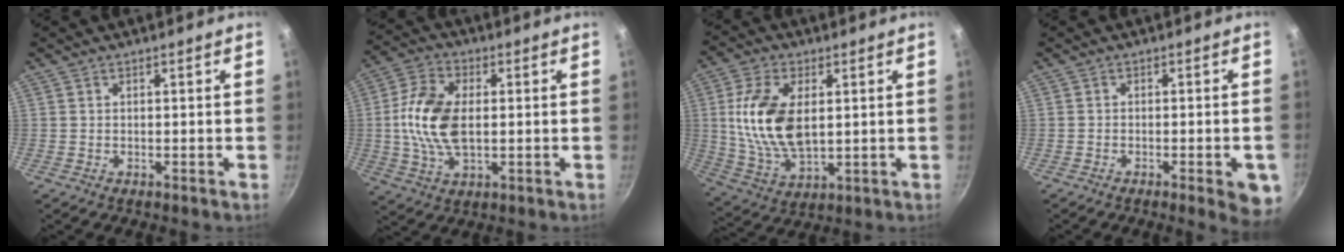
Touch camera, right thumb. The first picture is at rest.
{"total": 12.6, "force": [0.4, 7.3, 10.3], "torque": [-0.199, 0.011, 0.002]}
{"total": 14.8, "force": [2.2, 8.3, 12.1], "torque": [-0.227, -0.012, 0.051]}
{"total": 6.3, "force": [-2.7, 1.5, 5.6], "torque": [-0.053, 0.009, -0.032]}